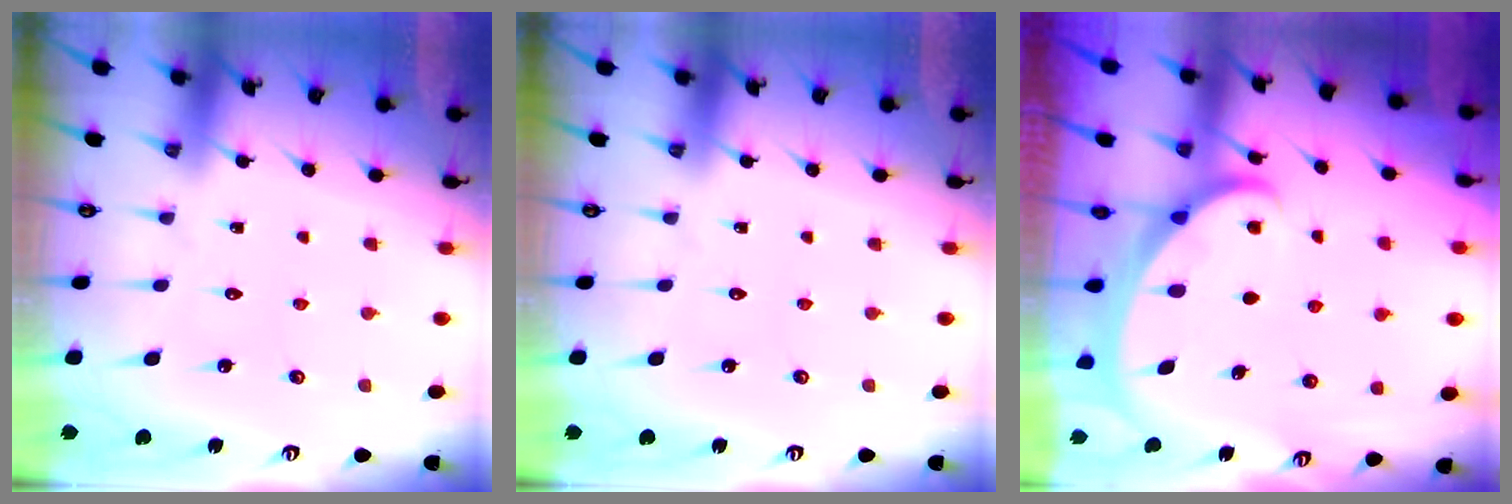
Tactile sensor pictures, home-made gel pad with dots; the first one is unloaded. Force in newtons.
{"total": 0.0}
{"total": 2.0, "press": 2.0, "slide": 0.0}